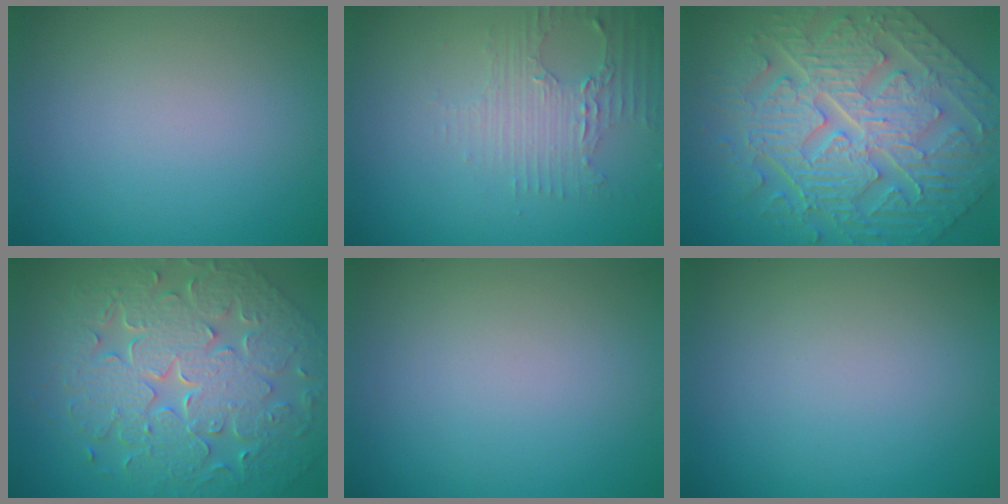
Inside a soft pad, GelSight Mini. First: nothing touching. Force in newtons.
{"total": 3.5, "press": 2.6, "slide": 2.3}
{"total": 11.2, "press": 7.7, "slide": 8.2}
{"total": 9.9, "press": 6.9, "slide": 7.0}
{"total": 0.0}
{"total": 0.0}